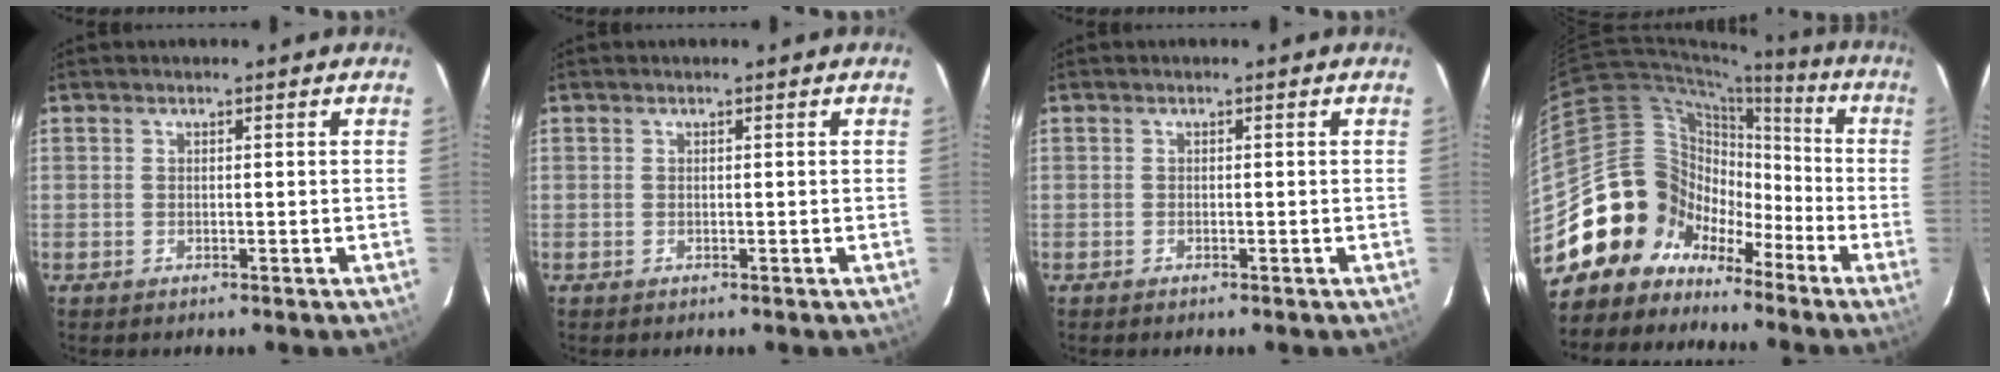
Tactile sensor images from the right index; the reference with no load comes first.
{"total": 0.0}
{"total": 0.0}
{"total": 16.4, "force": [-9.5, 13.0, 3.0], "torque": [-0.066, 0.071, -0.169]}